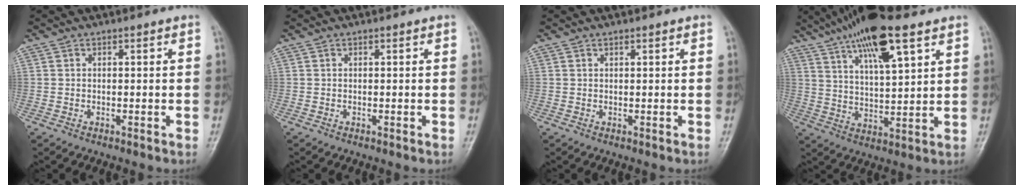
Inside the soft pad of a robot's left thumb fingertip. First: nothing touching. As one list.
[{"total": 0.0}, {"total": 0.6, "force": [0.4, 0.1, 0.3], "torque": [-0.006, -0.002, 0.006]}, {"total": 16.1, "force": [9.7, 4.3, 12.0], "torque": [-0.197, -0.024, 0.173]}]